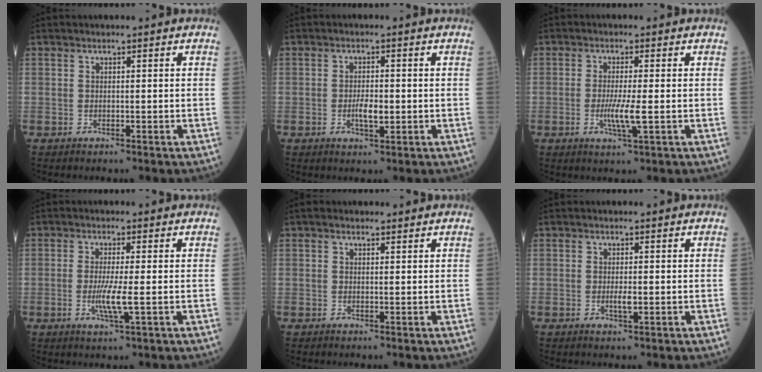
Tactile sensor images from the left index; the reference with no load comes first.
{"total": 3.1, "force": [-0.6, 1.0, 2.8], "torque": [-0.057, 0.000, -0.008]}
{"total": 3.9, "force": [-0.7, -0.1, 3.9], "torque": [-0.082, -0.009, -0.013]}
{"total": 4.0, "force": [-0.7, -0.3, 3.9], "torque": [-0.087, -0.010, -0.014]}
{"total": 1.3, "force": [1.0, 0.6, 0.6], "torque": [-0.017, 0.012, 0.015]}
{"total": 1.5, "force": [-0.2, 0.3, 1.4], "torque": [-0.029, -0.002, -0.001]}